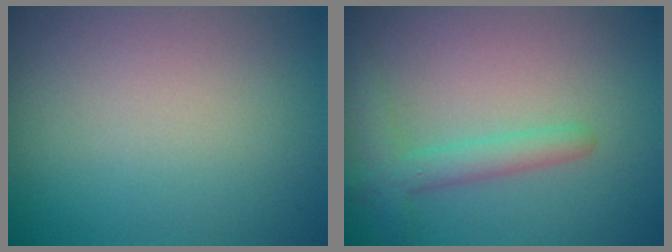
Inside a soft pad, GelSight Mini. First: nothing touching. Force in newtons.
{"total": 2.9, "press": 2.9, "slide": 0.1}